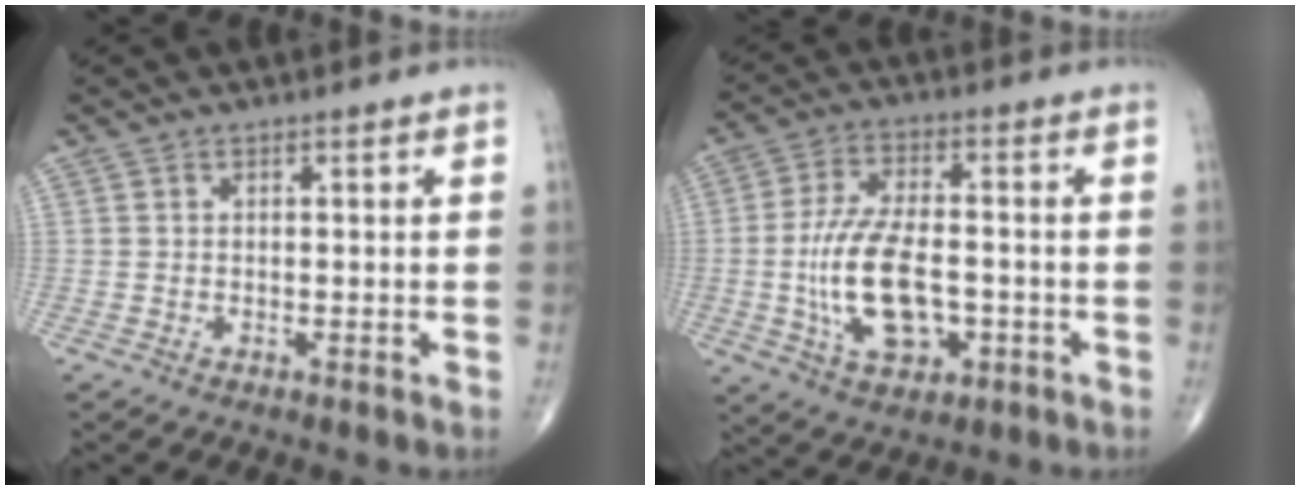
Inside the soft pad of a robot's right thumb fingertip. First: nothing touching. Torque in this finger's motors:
{"motor_torque": [2.68, 2.33, 1.43, -0.17, 0.45]}